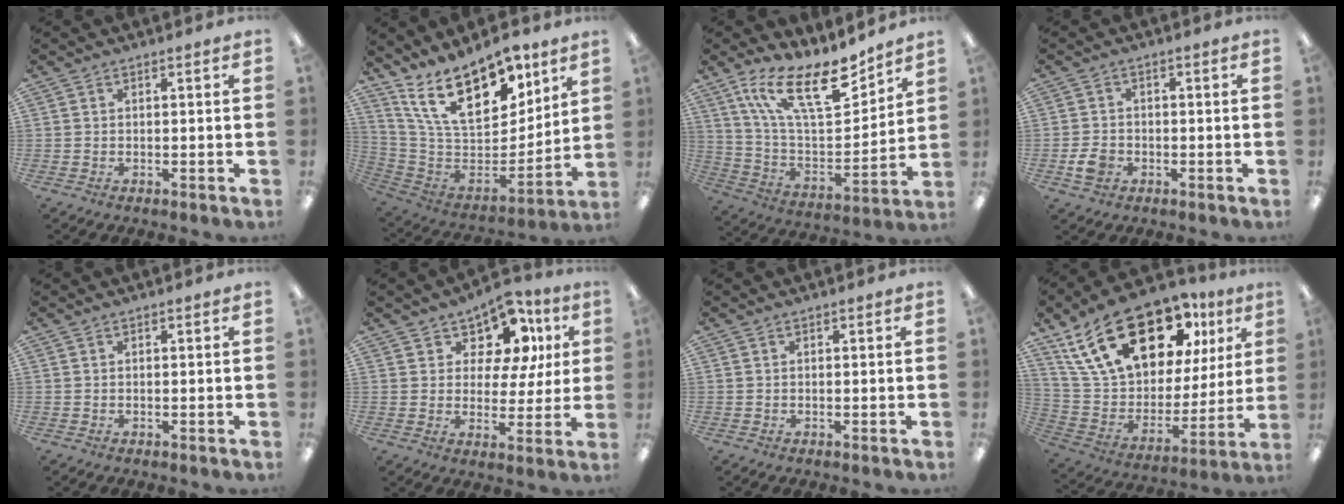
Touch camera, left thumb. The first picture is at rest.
{"total": 21.8, "force": [13.8, 10.9, 12.9], "torque": [-0.216, -0.086, 0.248]}
{"total": 19.5, "force": [13.4, 6.8, 12.4], "torque": [-0.219, -0.081, 0.232]}
{"total": 3.9, "force": [-1.3, 3.0, 2.0], "torque": [-0.045, 0.003, -0.025]}
{"total": 0.0}
{"total": 11.2, "force": [7.1, 7.1, 5.1], "torque": [-0.089, -0.042, 0.131]}
{"total": 0.0}
{"total": 24.5, "force": [15.1, 12.7, 14.6], "torque": [-0.257, -0.085, 0.268]}